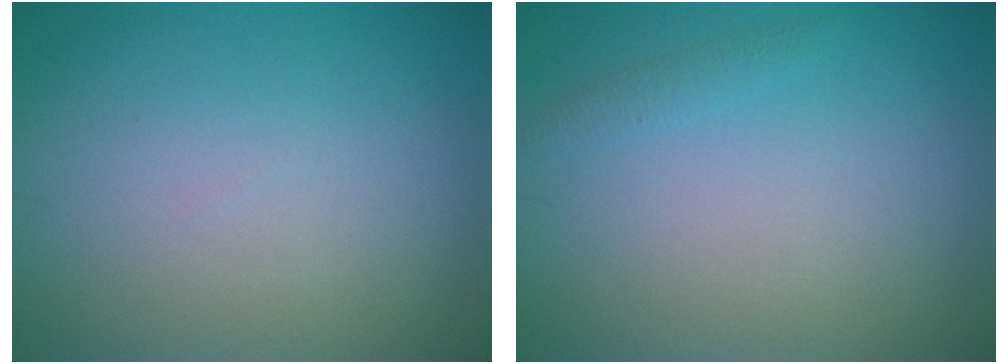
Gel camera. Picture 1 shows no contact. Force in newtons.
{"total": 0.8, "press": 0.8, "slide": 0.2}